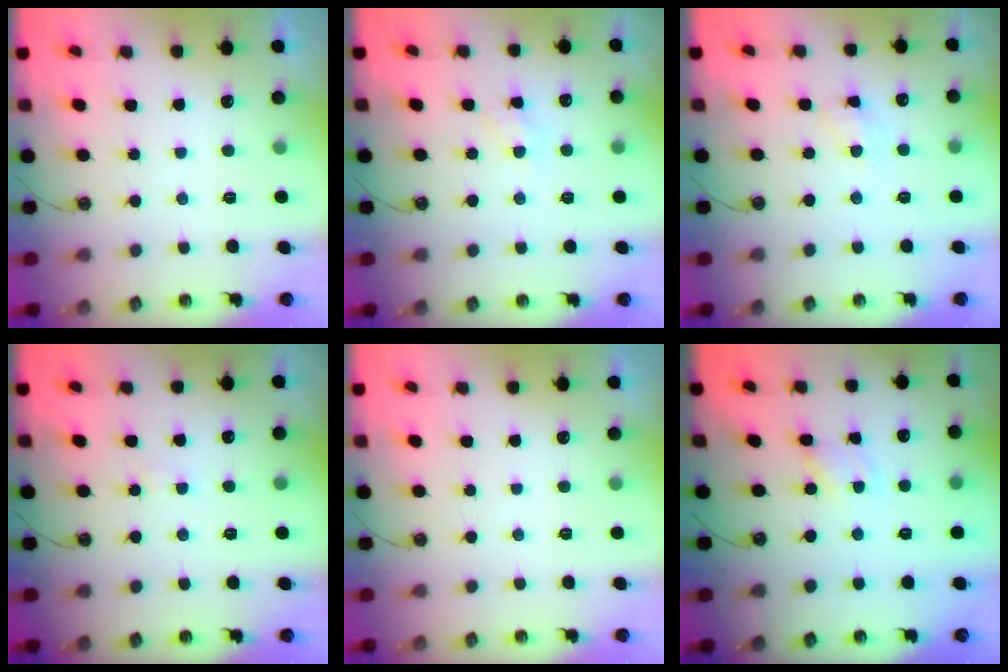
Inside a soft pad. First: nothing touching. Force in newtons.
{"total": 6.1, "press": 6.0, "slide": 0.8}
{"total": 6.0, "press": 5.9, "slide": 0.7}
{"total": 1.2, "press": 1.1, "slide": 0.2}
{"total": 0.0}
{"total": 1.6, "press": 1.6, "slide": 0.2}